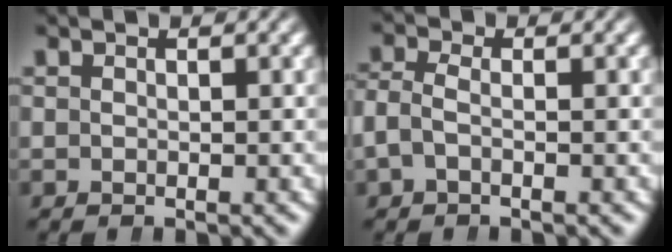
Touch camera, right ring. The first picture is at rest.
{"total": 2.2, "force": [-0.5, 1.4, 1.6], "torque": [-0.049, -0.011, -0.005]}